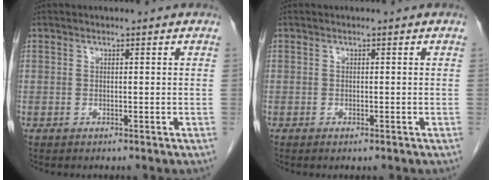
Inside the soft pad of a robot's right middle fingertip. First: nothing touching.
{"total": 0.7, "force": [-0.4, 0.1, 0.5], "torque": [-0.012, -0.002, -0.004]}